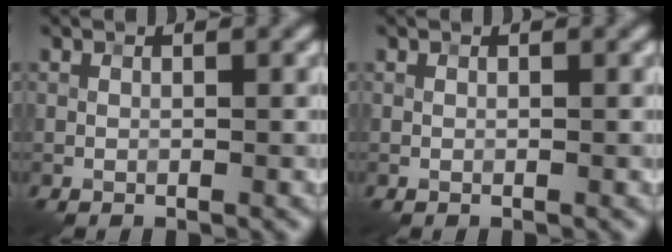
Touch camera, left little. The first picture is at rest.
{"total": 0.0}